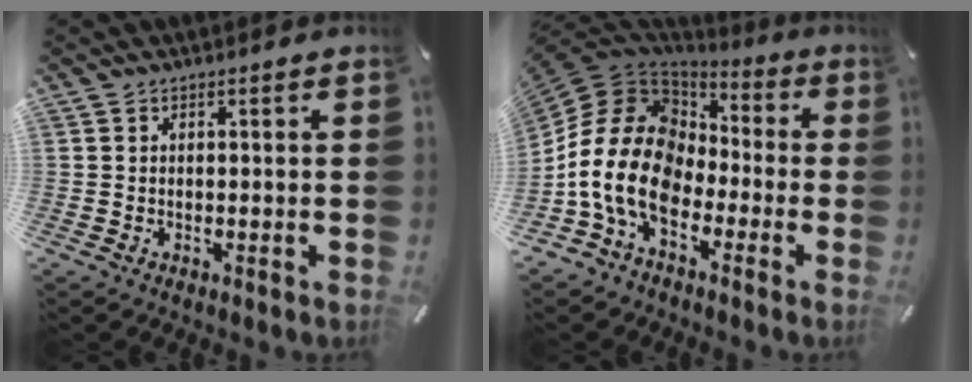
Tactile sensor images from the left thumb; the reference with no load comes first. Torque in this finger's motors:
{"motor_torque": [0.14, 2.49, 2.30, 0.47, 0.76]}